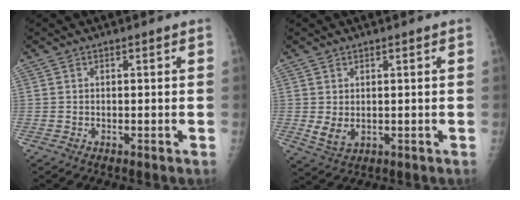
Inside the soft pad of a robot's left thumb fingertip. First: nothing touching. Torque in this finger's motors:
{"motor_torque": [0.05, 0.03, 0.50, -0.07, 0.06]}